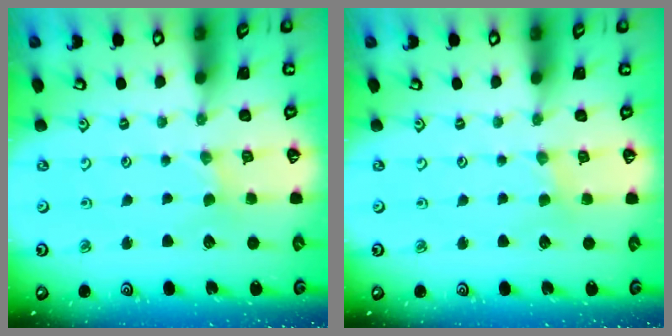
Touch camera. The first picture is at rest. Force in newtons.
{"total": 1.5, "press": 1.5, "slide": 0.3}